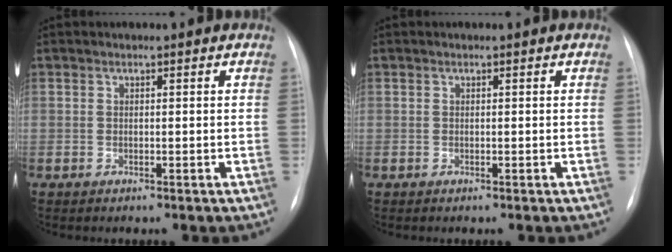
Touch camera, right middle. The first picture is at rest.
{"total": 0.0}